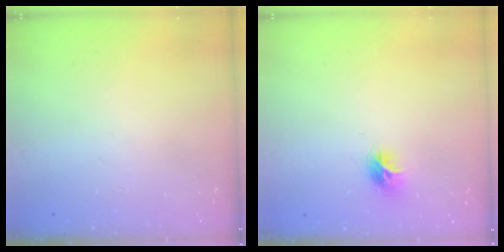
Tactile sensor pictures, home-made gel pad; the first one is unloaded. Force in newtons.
{"total": 7.5, "press": 7.5, "slide": 0.4}